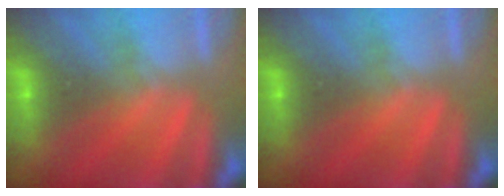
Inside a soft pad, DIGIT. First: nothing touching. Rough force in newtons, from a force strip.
{"total": 0.0}